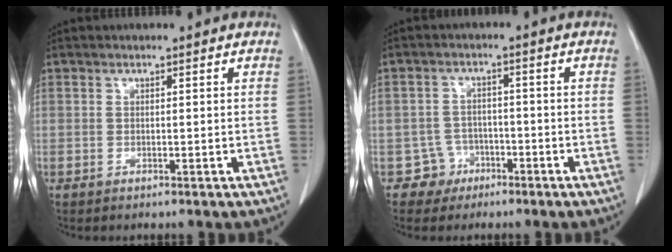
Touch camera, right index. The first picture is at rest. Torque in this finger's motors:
{"motor_torque": [-1.03, 0.52, -1.05, -0.21]}